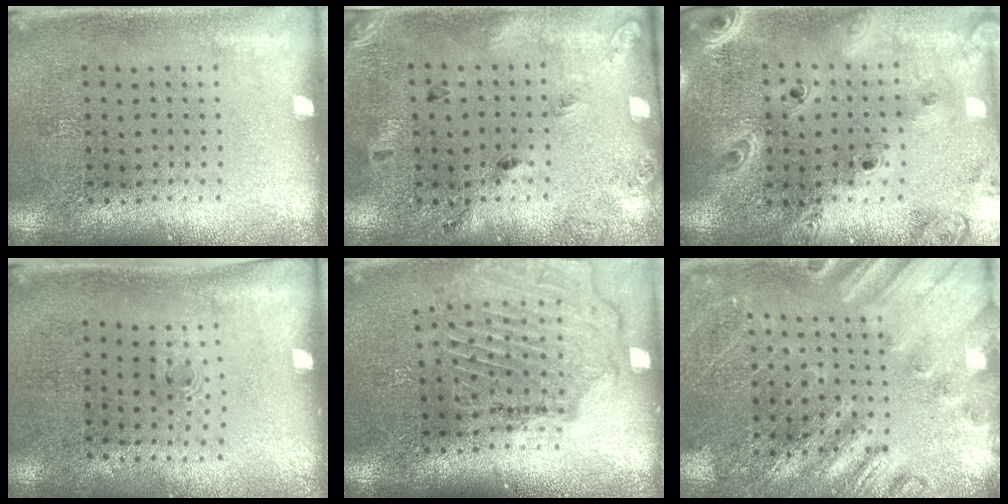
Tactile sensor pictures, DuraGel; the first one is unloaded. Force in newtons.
{"total": 1.7, "press": 1.0, "slide": 1.4}
{"total": 2.9, "press": 2.5, "slide": 1.6}
{"total": 0.6, "press": 0.3, "slide": 0.5}
{"total": 1.6, "press": 1.6, "slide": 0.0}
{"total": 2.3, "press": 2.3, "slide": 0.3}